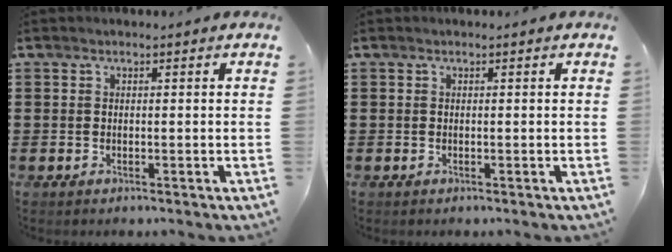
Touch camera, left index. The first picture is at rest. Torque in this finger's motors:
{"motor_torque": [0.00, 0.00, 0.00, 0.00]}